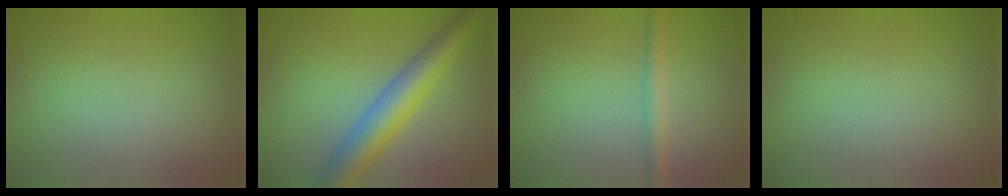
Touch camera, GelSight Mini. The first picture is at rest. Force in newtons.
{"total": 6.4, "press": 6.4, "slide": 0.1}
{"total": 2.0, "press": 2.0, "slide": 0.1}
{"total": 0.0}